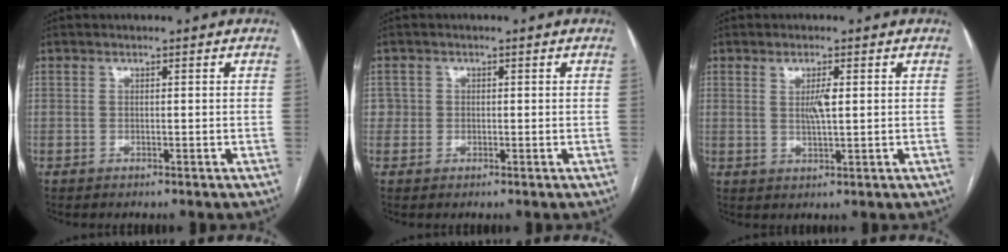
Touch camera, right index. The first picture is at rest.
{"total": 1.9, "force": [0.1, 1.8, 0.0], "torque": [0.015, 0.010, -0.001]}
{"total": 2.9, "force": [0.7, 0.4, 2.8], "torque": [-0.052, -0.004, 0.014]}